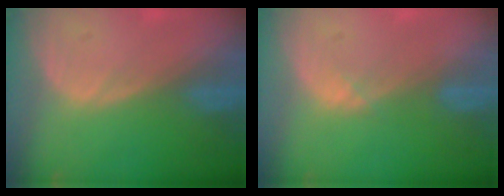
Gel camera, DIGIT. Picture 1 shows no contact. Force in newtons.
{"total": 0.9, "press": 0.9, "slide": 0.3}